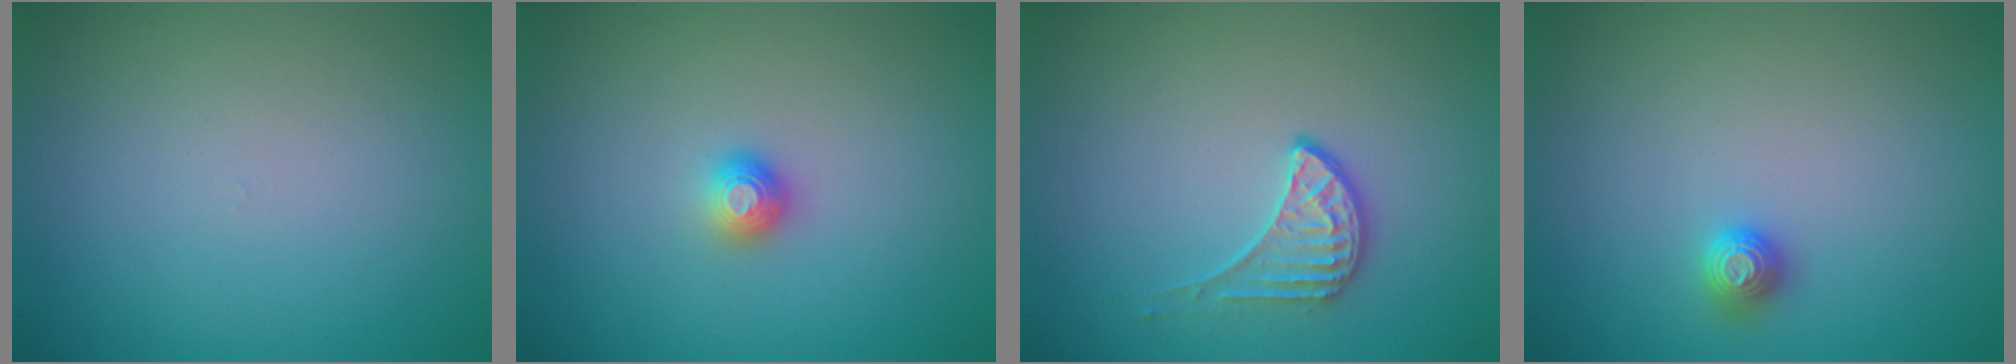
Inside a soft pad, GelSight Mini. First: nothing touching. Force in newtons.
{"total": 1.3, "press": 1.2, "slide": 0.7}
{"total": 2.0, "press": 1.5, "slide": 1.3}
{"total": 1.0, "press": 1.0, "slide": 0.3}